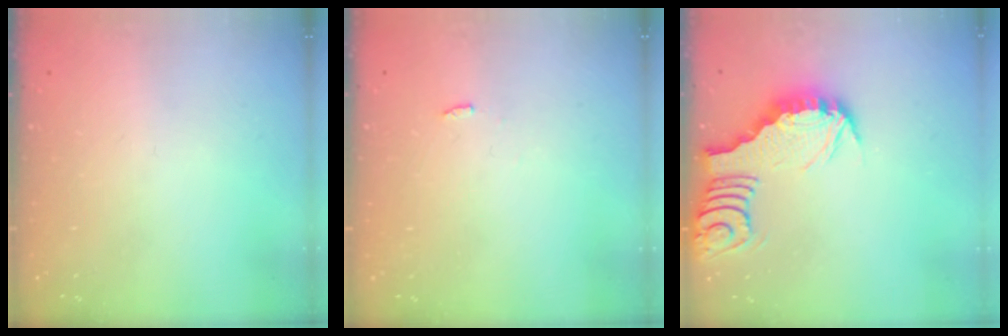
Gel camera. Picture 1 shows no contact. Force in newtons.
{"total": 1.9, "press": 1.9, "slide": 0.1}
{"total": 3.4, "press": 3.4, "slide": 0.2}